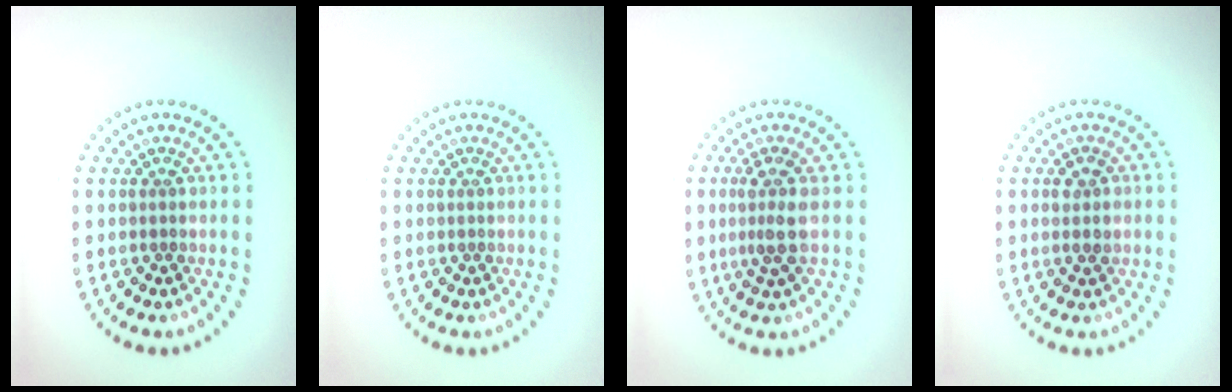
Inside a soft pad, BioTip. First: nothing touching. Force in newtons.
{"total": 0.0}
{"total": 2.5, "press": 1.9, "slide": 1.6}
{"total": 1.4, "press": 1.4, "slide": 0.2}